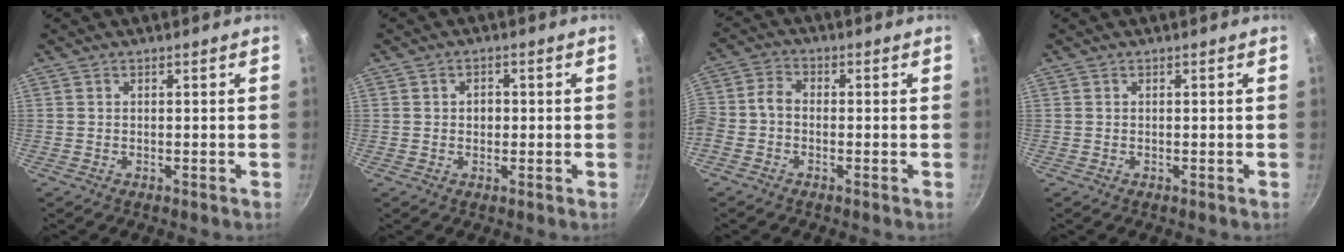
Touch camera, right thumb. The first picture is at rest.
{"total": 2.4, "force": [0.1, 1.9, 1.4], "torque": [-0.011, 0.005, -0.001]}
{"total": 4.4, "force": [-1.8, 3.0, 2.8], "torque": [-0.066, 0.027, -0.049]}
{"total": 0.0}